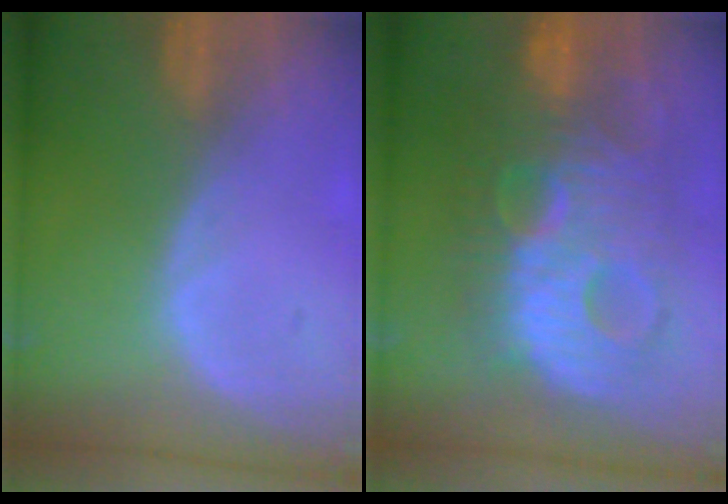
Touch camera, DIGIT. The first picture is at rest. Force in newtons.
{"total": 13.3, "press": 13.2, "slide": 1.3}